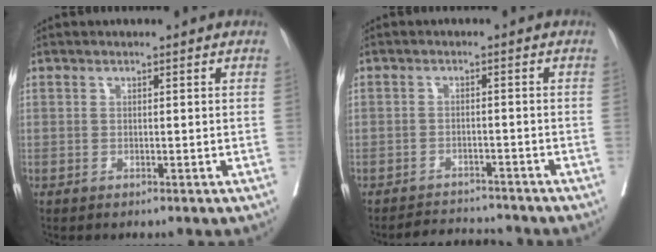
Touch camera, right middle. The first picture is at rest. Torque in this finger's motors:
{"motor_torque": [0.01, -0.14, -0.14, -0.03]}